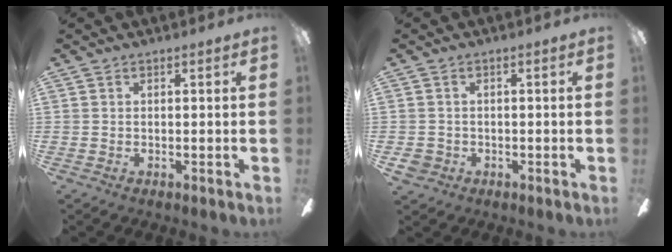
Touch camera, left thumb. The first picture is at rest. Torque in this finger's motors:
{"motor_torque": [-0.36, 0.49, 0.23, -0.06, -0.02]}